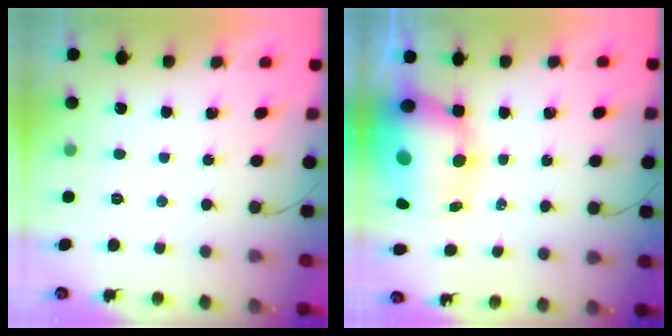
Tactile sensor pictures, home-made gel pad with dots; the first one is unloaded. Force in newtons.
{"total": 12.4, "press": 12.0, "slide": 3.2}